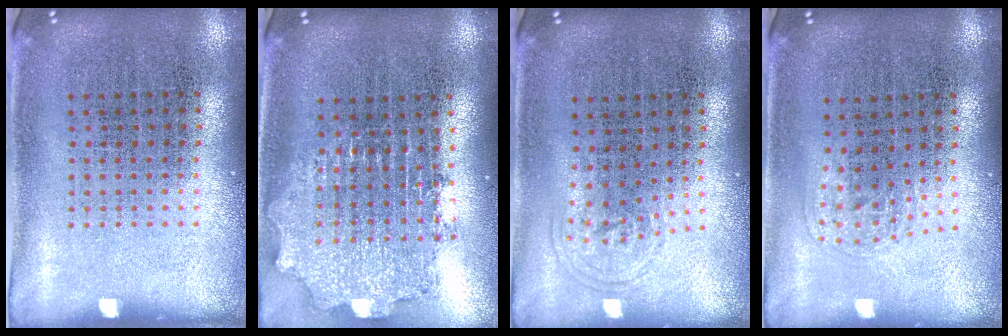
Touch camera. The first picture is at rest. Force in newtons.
{"total": 2.1, "press": 1.6, "slide": 1.3}
{"total": 0.7, "press": 0.6, "slide": 0.5}
{"total": 1.0, "press": 0.7, "slide": 0.7}